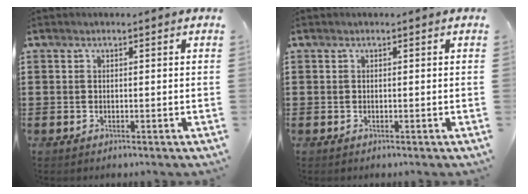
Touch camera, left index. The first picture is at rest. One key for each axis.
{"total": 0.0}